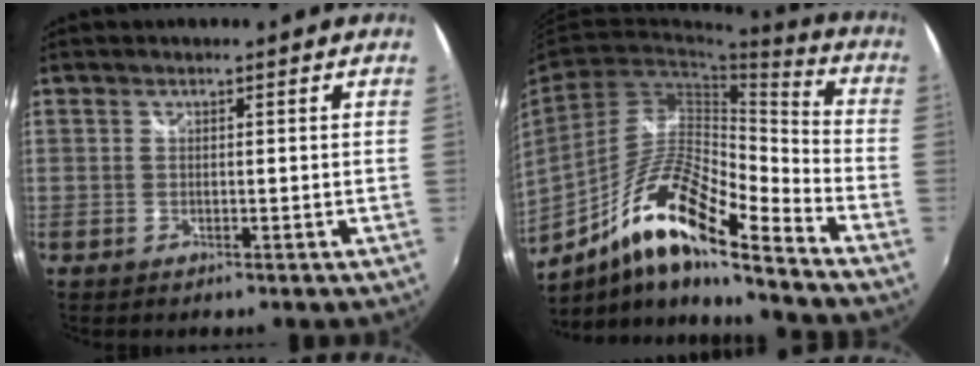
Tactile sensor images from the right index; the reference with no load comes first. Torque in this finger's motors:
{"motor_torque": [0.75, -0.87, 0.78, 0.21]}